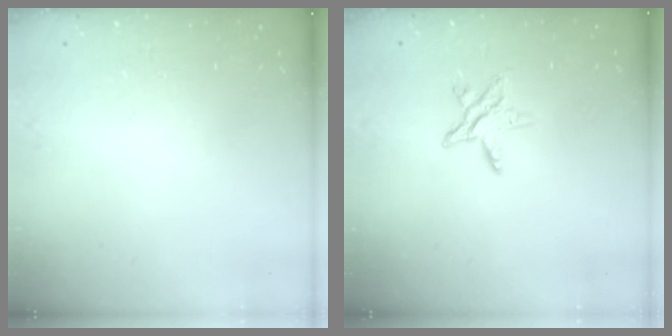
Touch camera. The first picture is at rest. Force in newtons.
{"total": 5.4, "press": 5.3, "slide": 0.6}